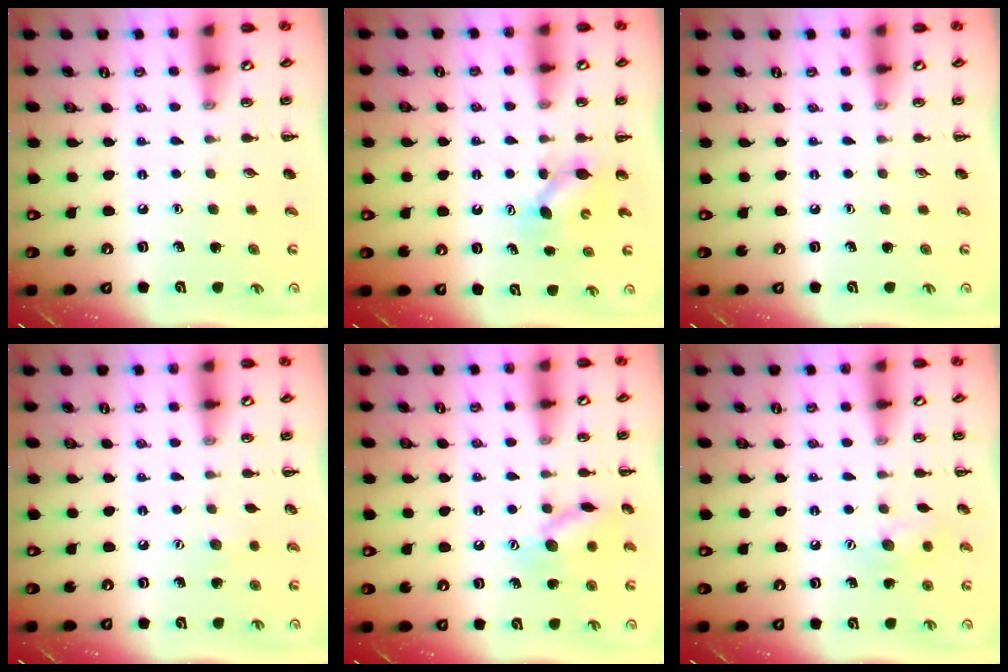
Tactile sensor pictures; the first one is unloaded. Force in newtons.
{"total": 4.5, "press": 4.4, "slide": 0.9}
{"total": 0.0}
{"total": 4.8, "press": 4.7, "slide": 1.1}
{"total": 11.1, "press": 11.1, "slide": 0.5}
{"total": 7.7, "press": 7.6, "slide": 1.3}